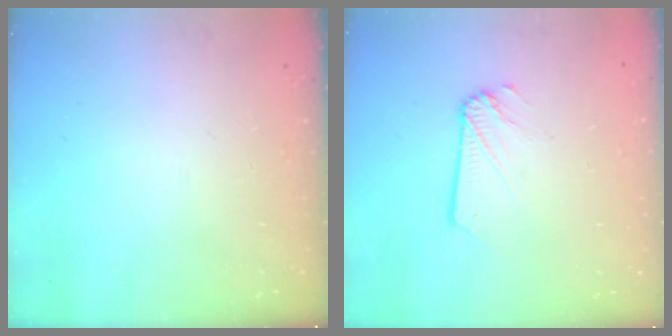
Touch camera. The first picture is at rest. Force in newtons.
{"total": 1.2, "press": 1.2, "slide": 0.1}